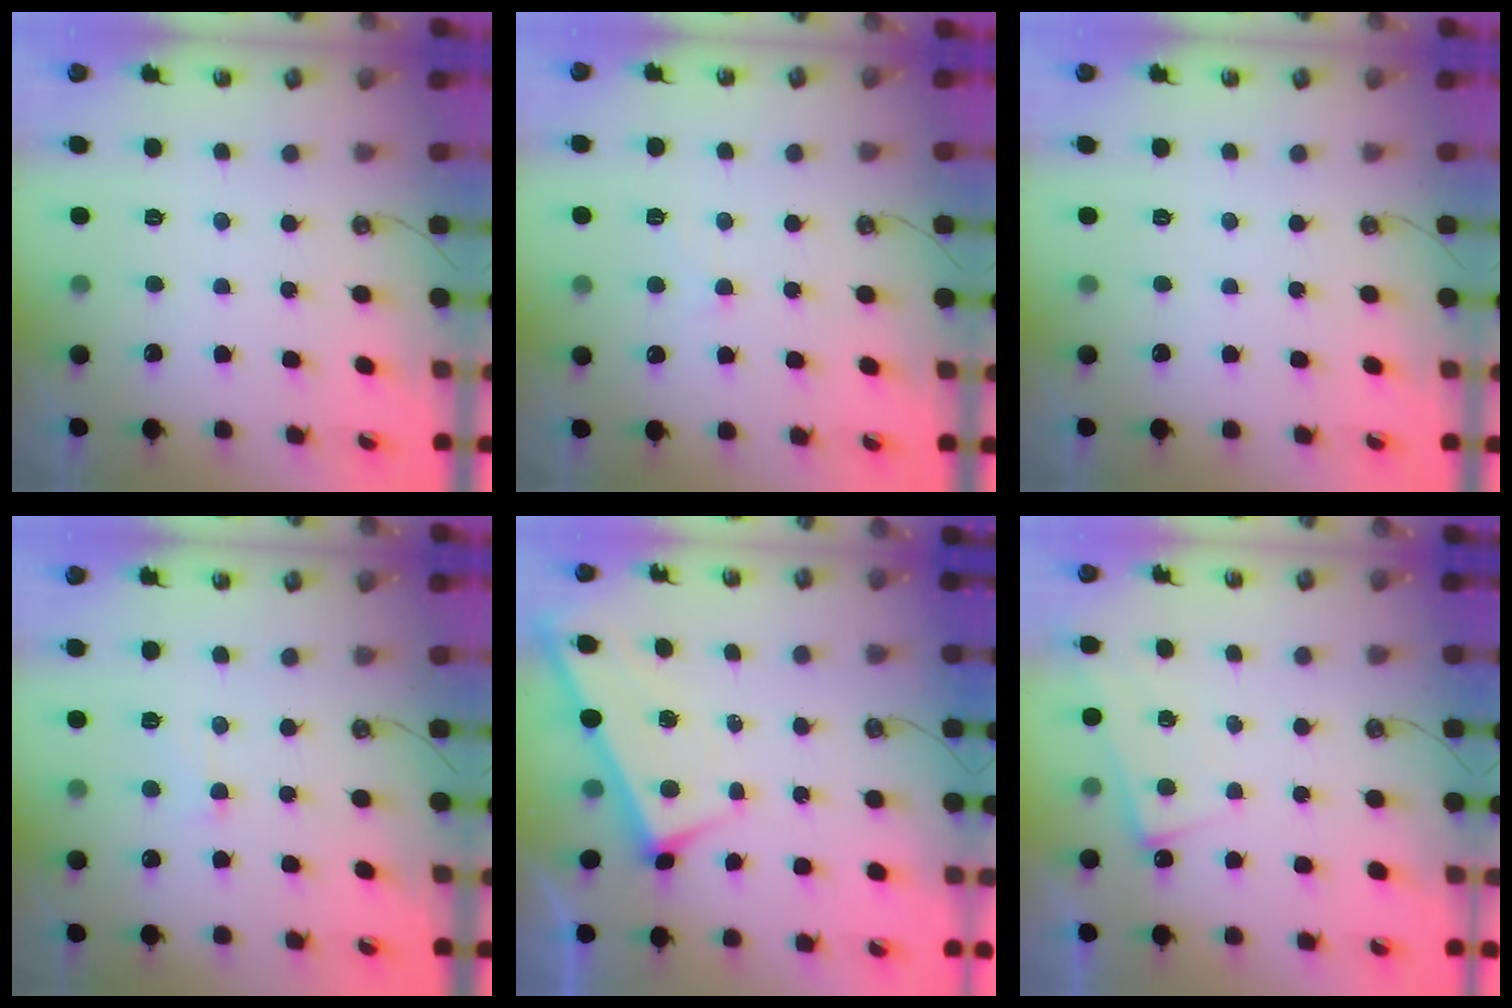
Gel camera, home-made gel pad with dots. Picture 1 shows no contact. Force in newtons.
{"total": 0.5, "press": 0.3, "slide": 0.4}
{"total": 0.0}
{"total": 1.1, "press": 0.8, "slide": 0.8}
{"total": 2.6, "press": 2.6, "slide": 0.2}
{"total": 1.0, "press": 0.9, "slide": 0.3}